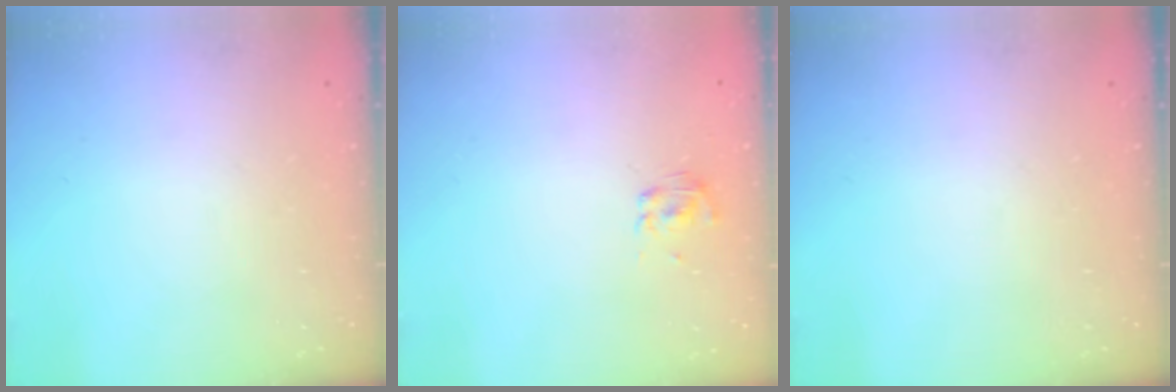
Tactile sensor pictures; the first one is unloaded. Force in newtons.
{"total": 2.7, "press": 2.4, "slide": 1.2}
{"total": 0.0}